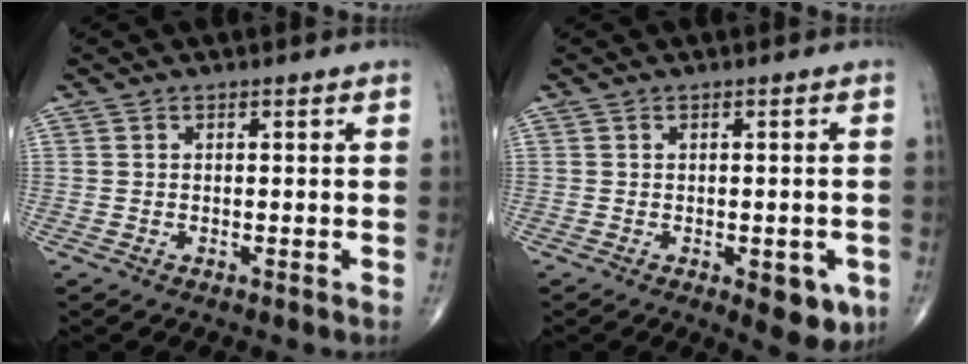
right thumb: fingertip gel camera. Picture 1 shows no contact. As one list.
[{"total": 6.3, "force": [-2.3, 2.8, 5.1], "torque": [-0.044, -0.003, -0.020]}]